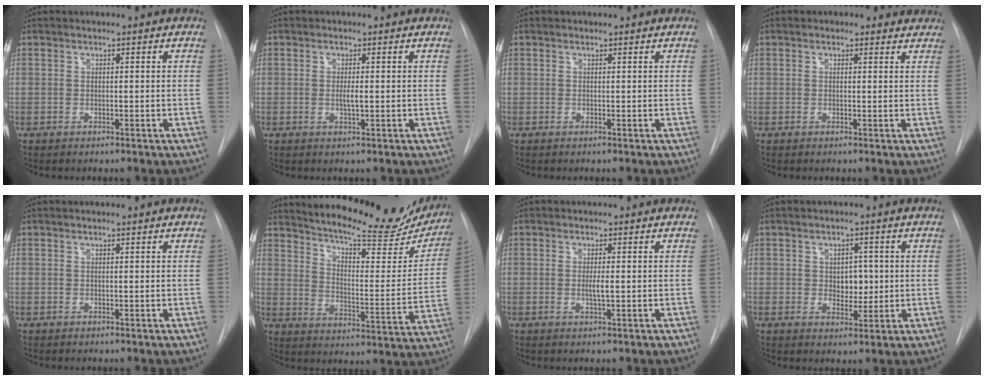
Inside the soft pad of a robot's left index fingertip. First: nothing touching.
{"total": 1.4, "force": [0.0, 0.1, 1.4], "torque": [-0.030, -0.001, 0.000]}
{"total": 0.8, "force": [0.8, 0.1, 0.1], "torque": [-0.008, 0.006, 0.011]}
{"total": 2.5, "force": [2.1, 1.3, 0.3], "torque": [0.004, 0.002, 0.009]}
{"total": 1.1, "force": [0.9, 0.0, 0.6], "torque": [-0.009, 0.010, 0.013]}
{"total": 24.3, "force": [21.6, 5.0, 9.9], "torque": [-0.146, -0.053, 0.276]}
{"total": 1.5, "force": [0.0, 0.1, 1.5], "torque": [-0.032, -0.002, 0.000]}
{"total": 3.7, "force": [0.5, 2.6, 2.6], "torque": [-0.030, 0.002, 0.012]}